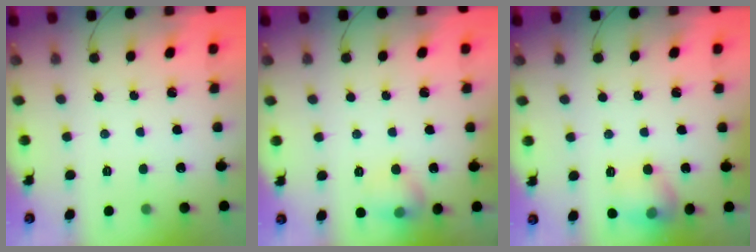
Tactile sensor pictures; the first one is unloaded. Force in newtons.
{"total": 7.5, "press": 7.4, "slide": 1.1}
{"total": 10.6, "press": 10.6, "slide": 0.5}